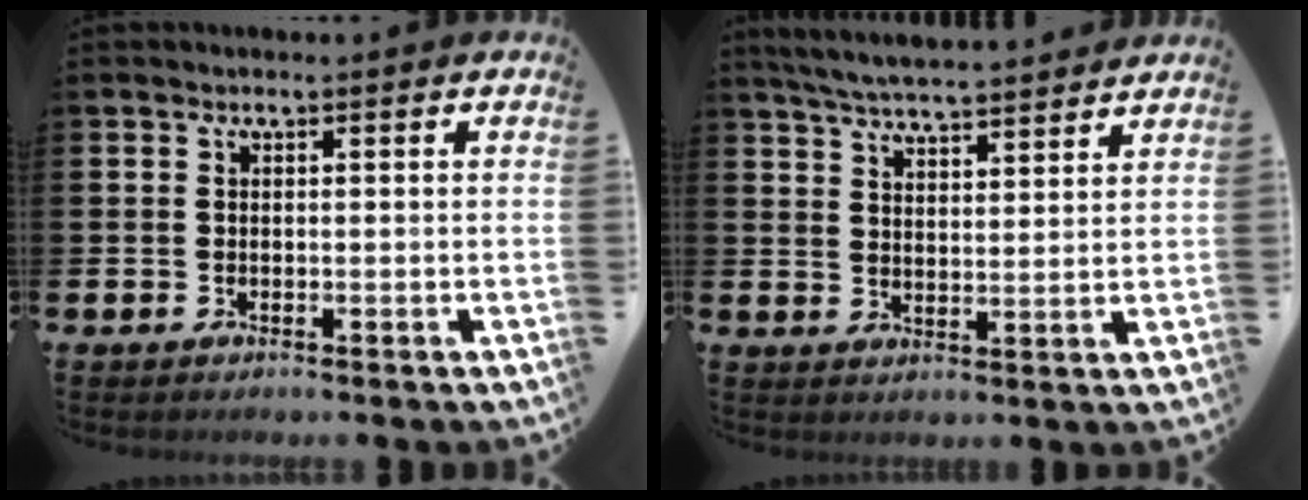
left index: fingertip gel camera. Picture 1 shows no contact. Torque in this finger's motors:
{"motor_torque": [0.72, -0.78, 0.36, 0.12]}